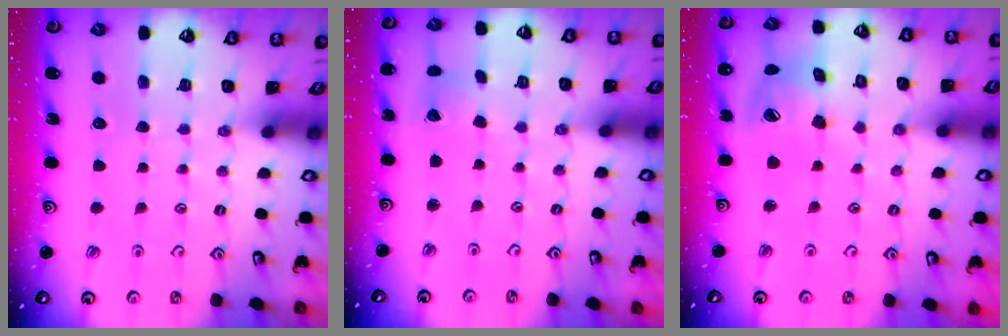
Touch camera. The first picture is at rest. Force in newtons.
{"total": 3.4, "press": 3.3, "slide": 0.4}
{"total": 15.9, "press": 15.8, "slide": 2.3}